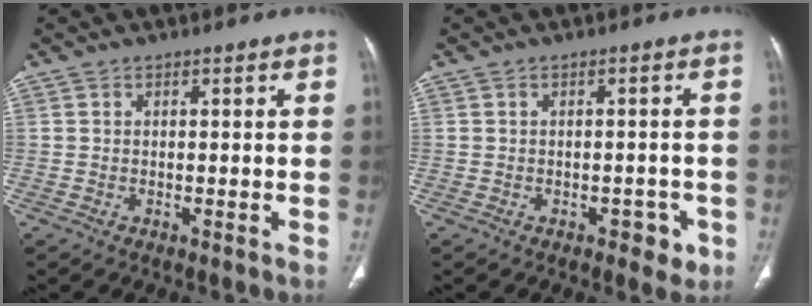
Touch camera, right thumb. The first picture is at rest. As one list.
[{"total": 3.7, "force": [-1.8, 2.3, 2.3], "torque": [-0.009, 0.010, -0.020]}]